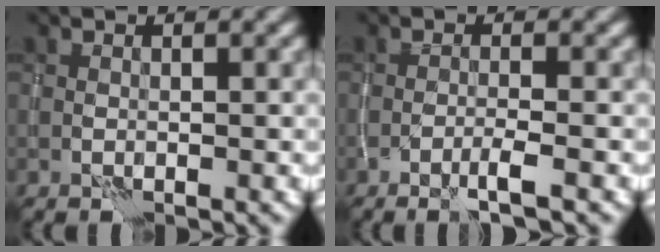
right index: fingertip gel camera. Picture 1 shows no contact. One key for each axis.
{"total": 1.4, "fx": -0.6, "fy": 0.0, "fz": 1.2, "tx": -0.016, "ty": 0.006, "tz": -0.018}